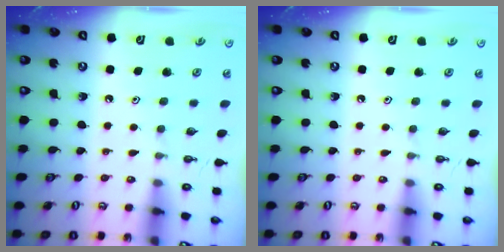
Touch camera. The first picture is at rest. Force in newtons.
{"total": 0.0}